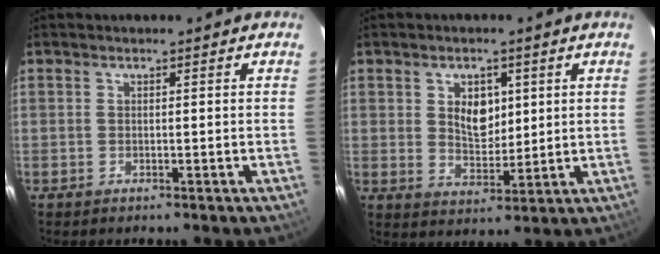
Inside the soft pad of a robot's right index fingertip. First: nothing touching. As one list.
[{"total": 6.4, "force": [1.9, 4.3, 4.4], "torque": [-0.069, 0.003, 0.039]}]